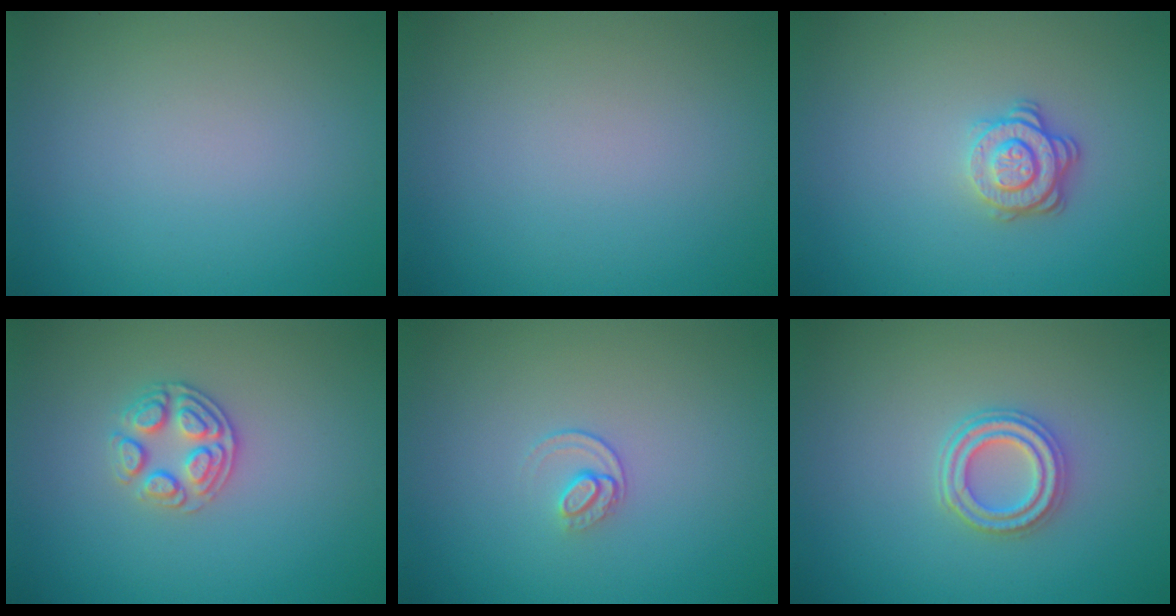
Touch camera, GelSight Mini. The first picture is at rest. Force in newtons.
{"total": 0.0}
{"total": 3.0, "press": 2.6, "slide": 1.5}
{"total": 2.6, "press": 2.5, "slide": 0.9}
{"total": 1.2, "press": 0.8, "slide": 0.9}
{"total": 2.9, "press": 2.5, "slide": 1.4}